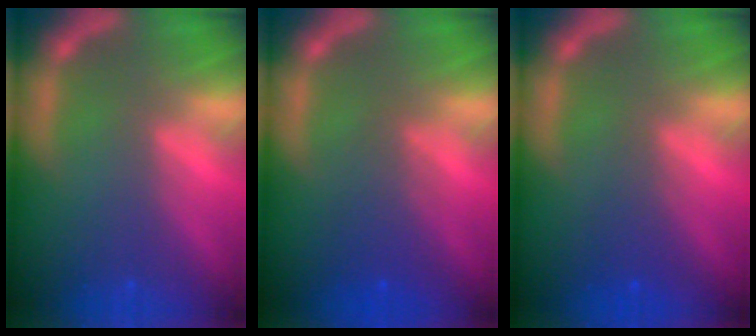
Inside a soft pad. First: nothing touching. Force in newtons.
{"total": 3.0}
{"total": 2.0}